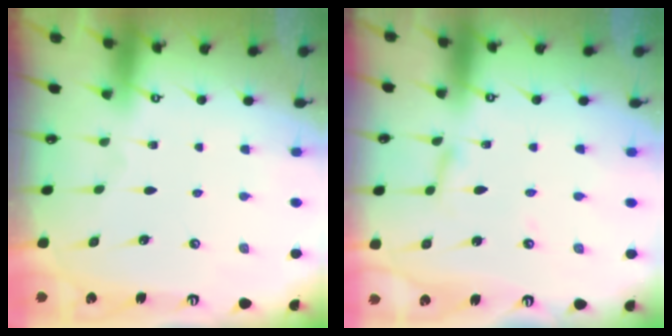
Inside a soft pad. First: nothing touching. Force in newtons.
{"total": 2.4, "press": 2.4, "slide": 0.1}